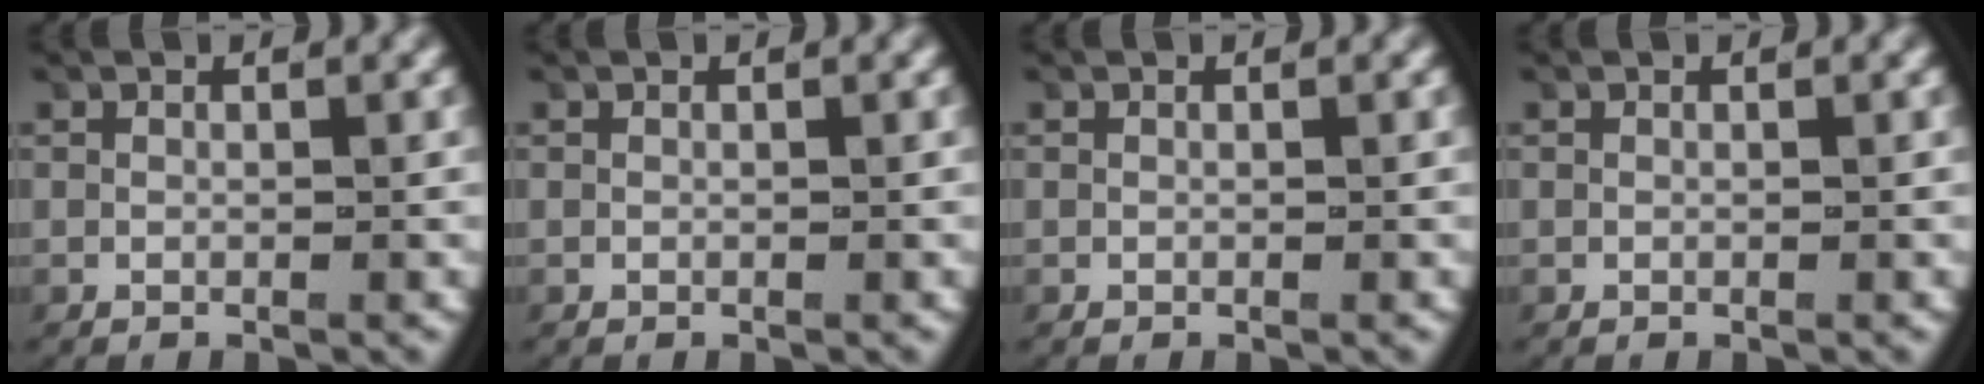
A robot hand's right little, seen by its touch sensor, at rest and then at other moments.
{"total": 0.0}
{"total": 0.0}
{"total": 0.0}